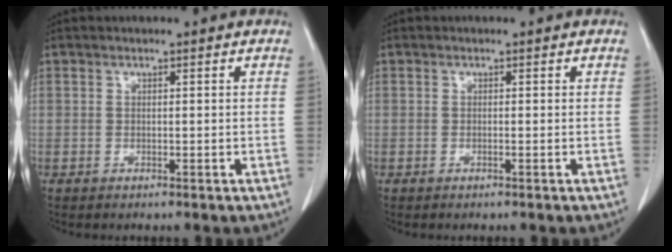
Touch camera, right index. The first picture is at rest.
{"total": 0.0}